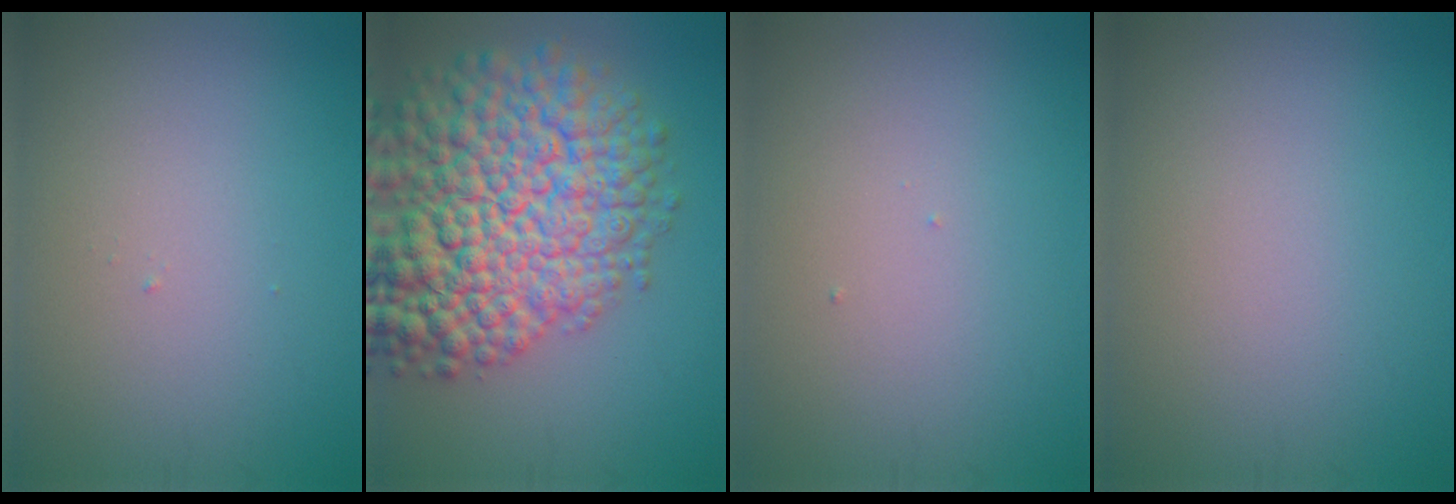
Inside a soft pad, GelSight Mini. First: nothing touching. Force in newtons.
{"total": 13.3, "press": 13.3, "slide": 0.5}
{"total": 0.0}
{"total": 0.0}